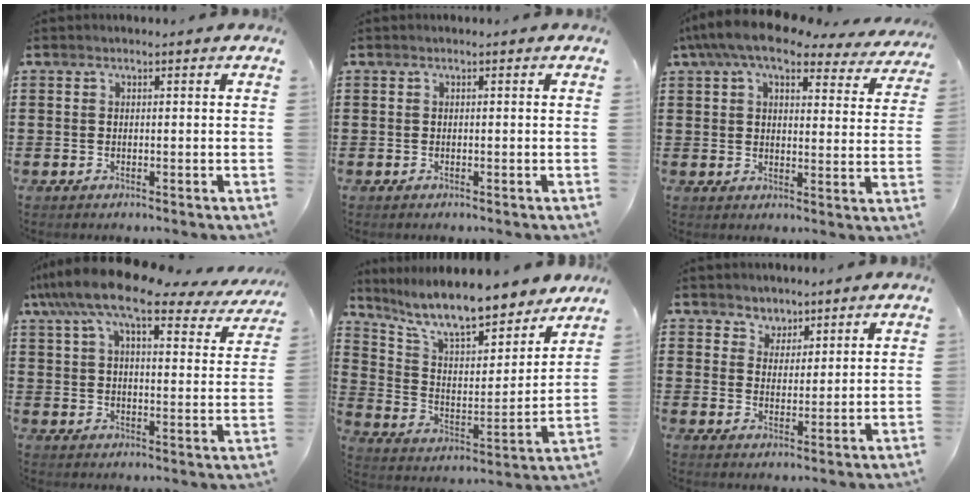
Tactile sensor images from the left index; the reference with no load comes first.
{"total": 0.0}
{"total": 8.2, "force": [6.5, 2.2, 4.5], "torque": [-0.103, -0.020, 0.114]}
{"total": 12.2, "force": [9.4, 2.9, 7.2], "torque": [-0.165, -0.032, 0.163]}
{"total": 11.0, "force": [9.6, 1.8, 5.1], "torque": [-0.131, -0.060, 0.162]}
{"total": 3.7, "force": [3.0, 2.1, -0.4], "torque": [-0.010, 0.003, 0.055]}